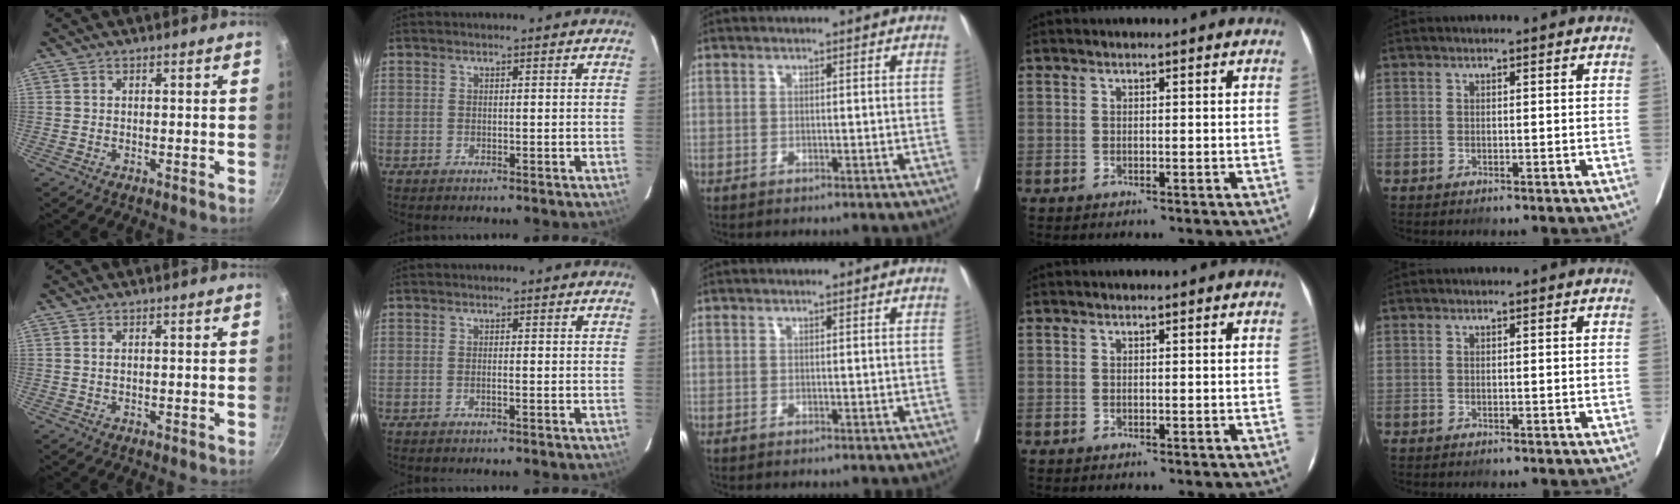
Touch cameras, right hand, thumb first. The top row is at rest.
{"thumb": {"total": 0.6, "force": [0.2, 0.3, 0.5], "torque": [-0.013, 0.003, 0.005]}, "index": {"total": 0.7, "force": [-0.2, -0.1, 0.6], "torque": [-0.012, 0.001, -0.004]}}